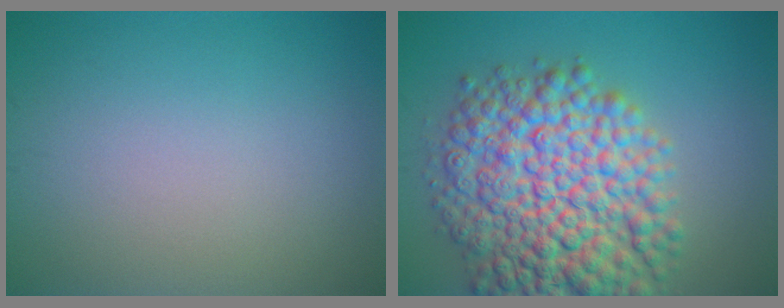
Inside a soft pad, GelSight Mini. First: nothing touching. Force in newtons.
{"total": 12.1, "press": 12.1, "slide": 0.3}